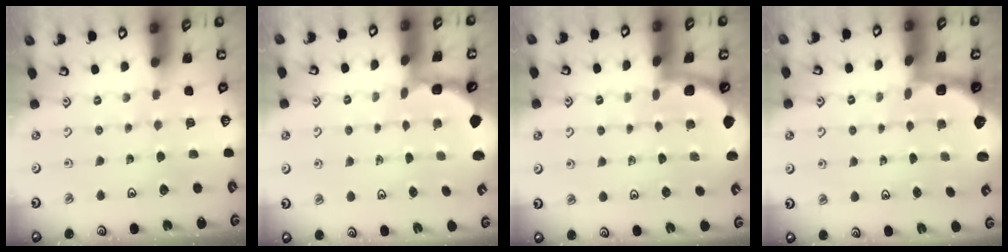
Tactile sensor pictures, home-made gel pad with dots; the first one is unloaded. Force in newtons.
{"total": 1.8, "press": 1.6, "slide": 0.8}
{"total": 1.9, "press": 1.9, "slide": 0.0}
{"total": 2.3, "press": 1.7, "slide": 1.5}